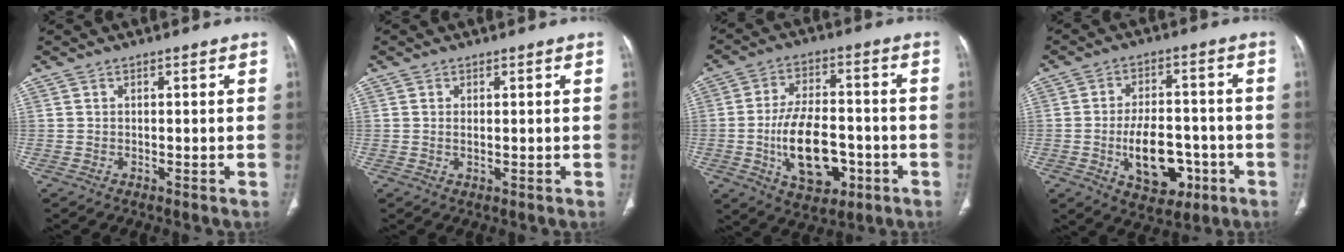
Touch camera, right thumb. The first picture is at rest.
{"total": 0.9, "force": [0.2, 0.4, 0.8], "torque": [-0.020, -0.001, 0.007]}
{"total": 14.5, "force": [-3.9, 8.2, 11.4], "torque": [-0.176, 0.017, -0.056]}
{"total": 12.1, "force": [-3.7, 7.3, 8.9], "torque": [-0.117, 0.022, -0.047]}